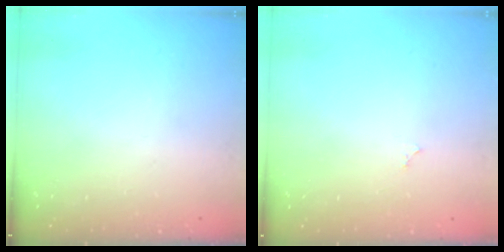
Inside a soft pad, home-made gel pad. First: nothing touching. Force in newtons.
{"total": 1.8, "press": 1.8, "slide": 0.3}